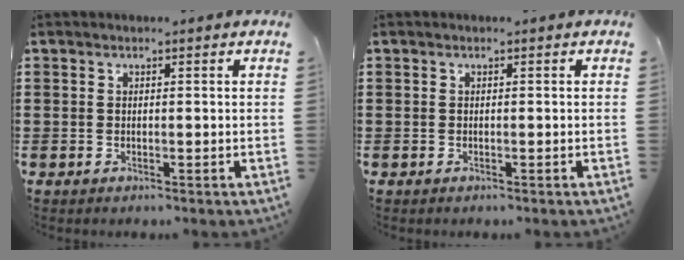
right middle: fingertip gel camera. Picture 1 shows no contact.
{"total": 0.0}